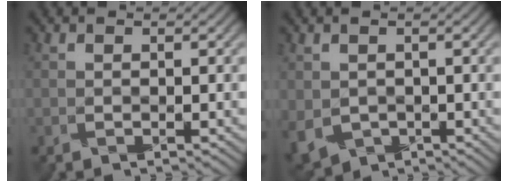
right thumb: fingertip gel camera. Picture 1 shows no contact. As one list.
[{"total": 3.3, "force": [-0.6, 3.0, 1.4], "torque": [-0.055, -0.021, -0.010]}]